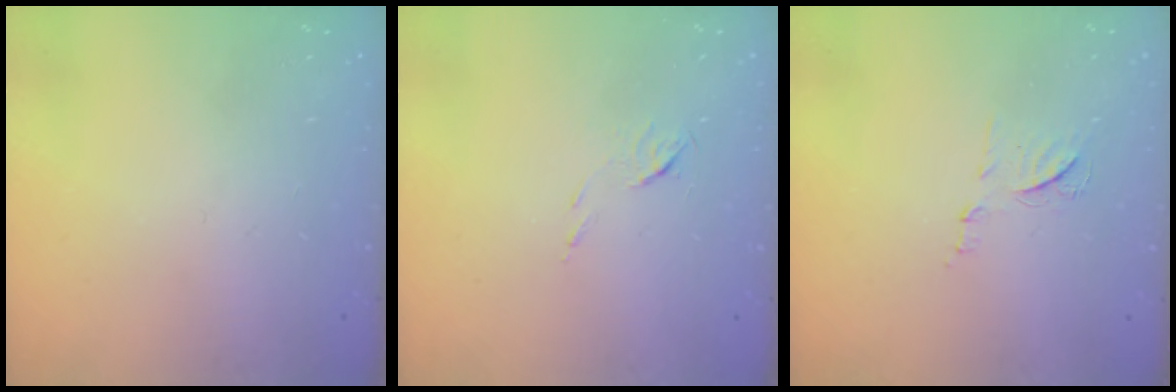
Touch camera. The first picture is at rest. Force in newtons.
{"total": 5.1, "press": 5.0, "slide": 0.8}
{"total": 7.6, "press": 7.6, "slide": 0.6}